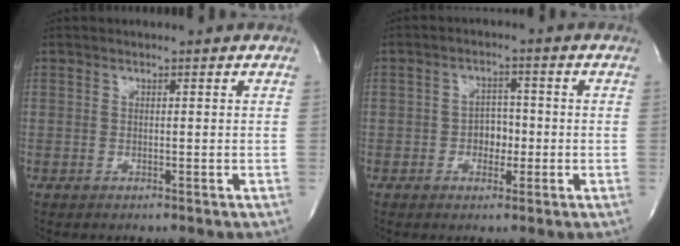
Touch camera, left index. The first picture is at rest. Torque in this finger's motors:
{"motor_torque": [0.07, 0.00, 0.04, 0.00]}